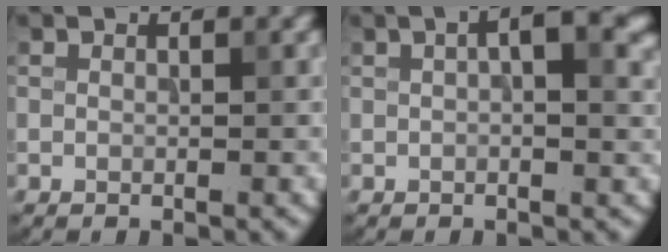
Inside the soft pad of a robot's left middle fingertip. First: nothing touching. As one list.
[{"total": 4.5, "force": [1.2, 1.5, 4.0], "torque": [-0.056, 0.009, 0.015]}]